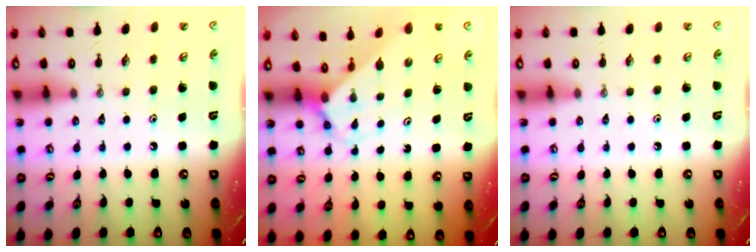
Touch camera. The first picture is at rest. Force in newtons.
{"total": 2.3, "press": 2.3, "slide": 0.2}
{"total": 0.0}